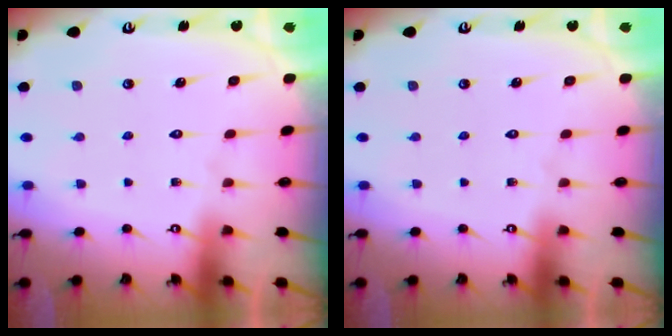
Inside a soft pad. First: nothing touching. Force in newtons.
{"total": 0.0}